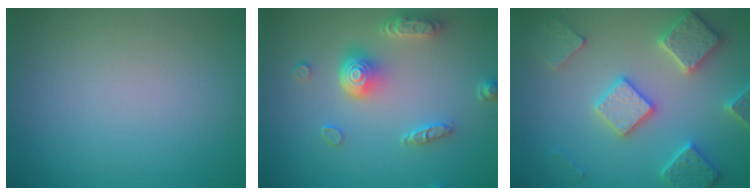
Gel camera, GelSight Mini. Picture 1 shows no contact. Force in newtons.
{"total": 4.9, "press": 3.7, "slide": 3.1}
{"total": 5.1, "press": 4.9, "slide": 1.2}